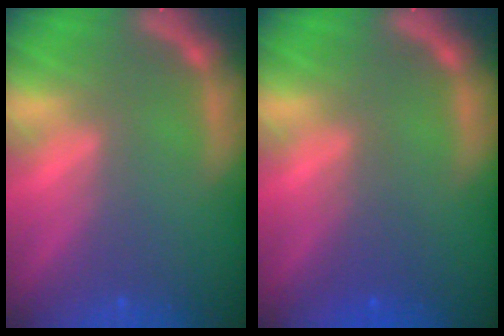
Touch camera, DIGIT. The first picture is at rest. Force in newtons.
{"total": 2.0}